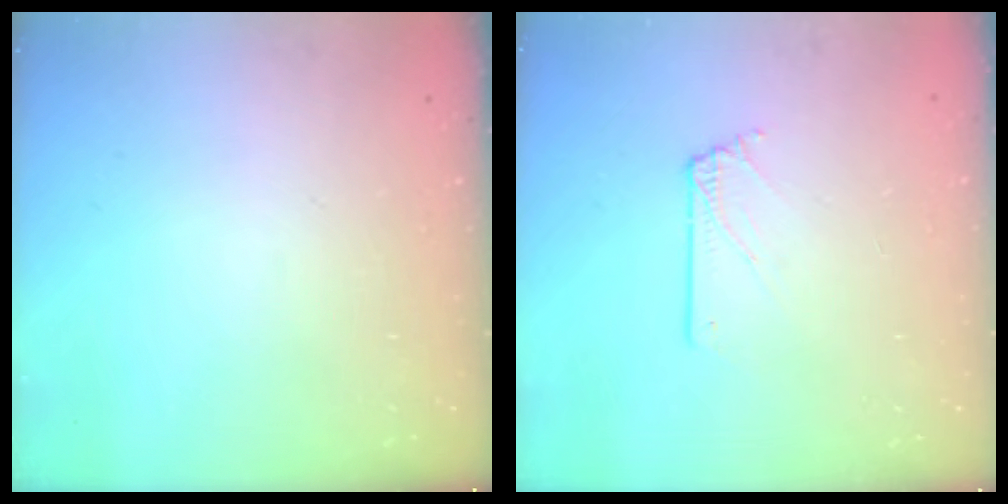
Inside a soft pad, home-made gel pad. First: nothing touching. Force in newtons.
{"total": 1.4, "press": 1.4, "slide": 0.2}